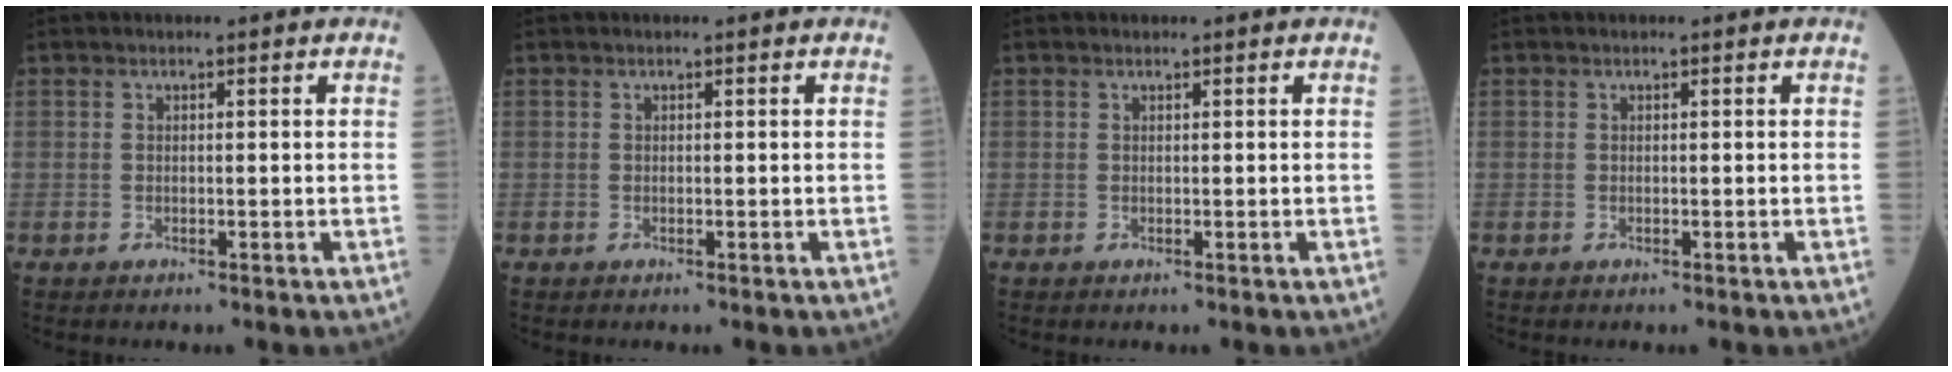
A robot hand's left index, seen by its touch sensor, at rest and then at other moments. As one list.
[{"total": 0.0}, {"total": 0.0}, {"total": 0.0}]